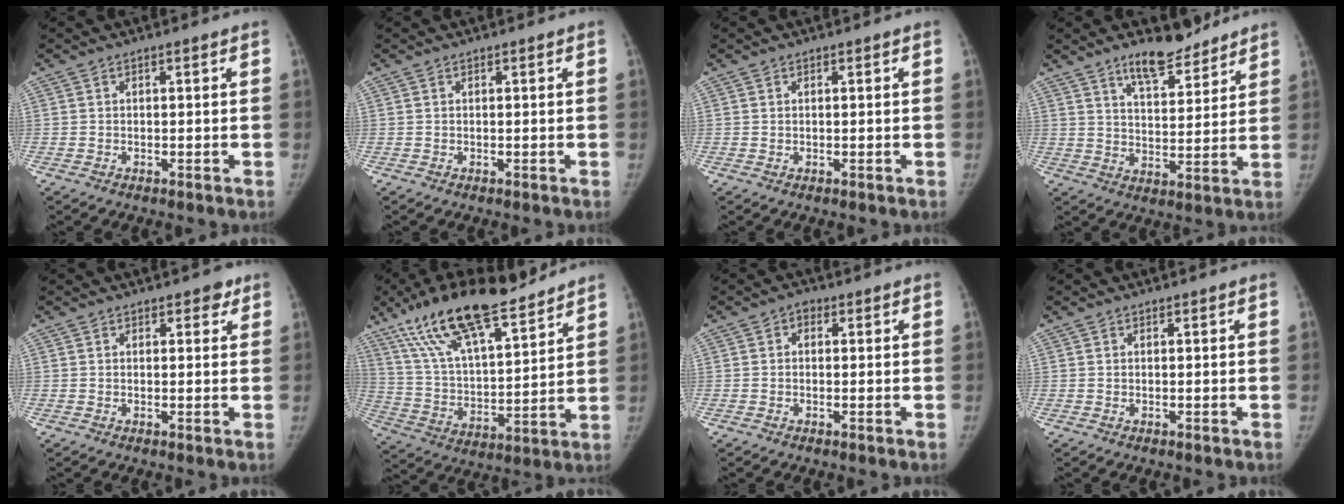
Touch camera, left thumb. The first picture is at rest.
{"total": 0.0}
{"total": 0.0}
{"total": 10.0, "force": [8.0, 3.5, 4.9], "torque": [-0.054, -0.057, 0.135]}
{"total": 2.1, "force": [1.4, 1.3, 0.9], "torque": [0.008, -0.005, 0.013]}
{"total": 22.5, "force": [16.1, 6.5, 14.3], "torque": [-0.231, -0.049, 0.287]}
{"total": 1.5, "force": [0.3, 1.2, 0.9], "torque": [0.000, 0.004, -0.006]}
{"total": 0.0}